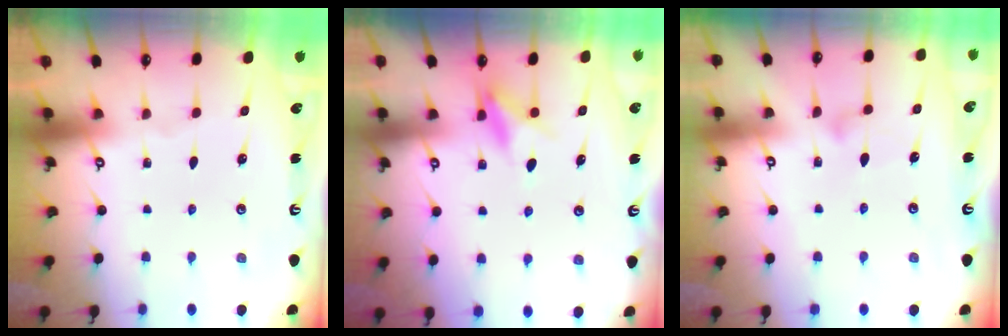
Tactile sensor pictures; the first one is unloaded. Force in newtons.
{"total": 7.6, "press": 7.6, "slide": 0.9}
{"total": 7.8, "press": 7.8, "slide": 0.4}